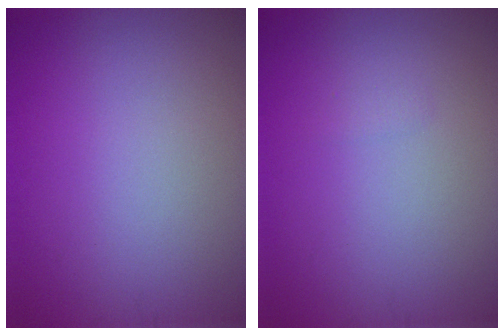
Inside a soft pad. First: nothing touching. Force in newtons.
{"total": 0.5, "press": 0.5, "slide": 0.0}